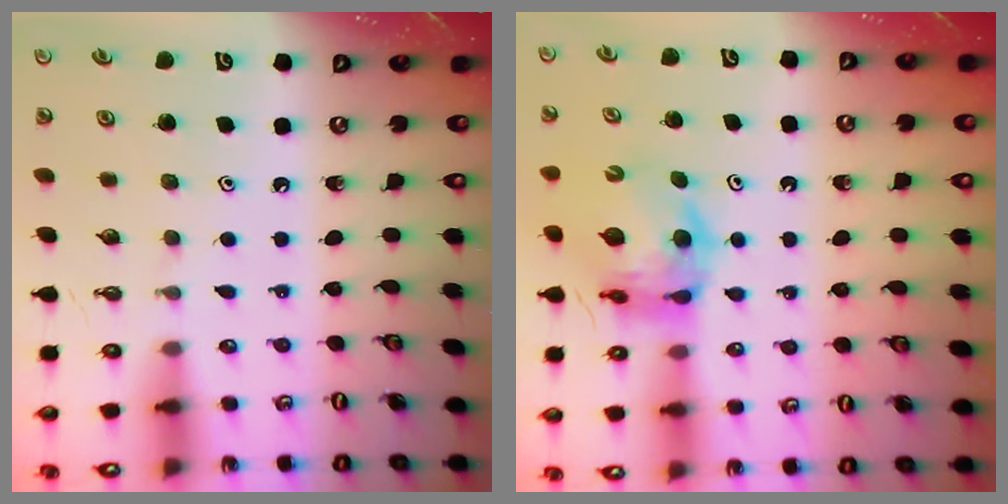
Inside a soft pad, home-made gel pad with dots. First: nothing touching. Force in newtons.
{"total": 11.4, "press": 11.3, "slide": 1.3}